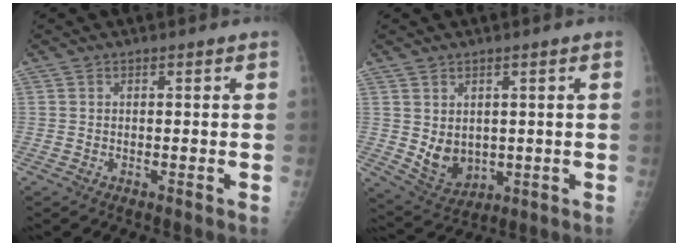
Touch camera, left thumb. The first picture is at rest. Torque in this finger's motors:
{"motor_torque": [-0.16, 0.29, 0.08, -0.20, 0.03]}